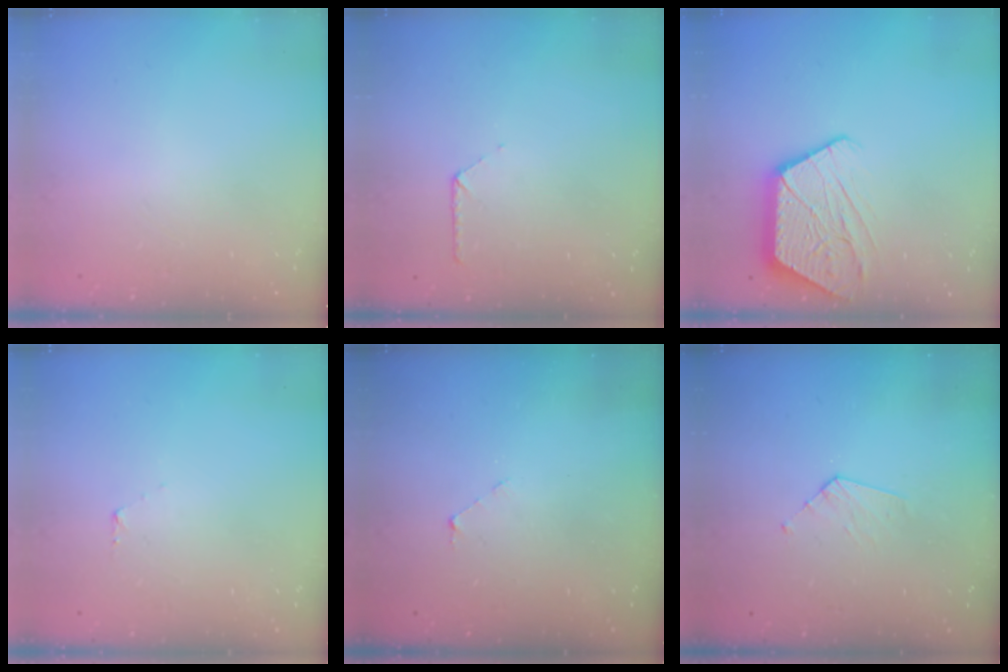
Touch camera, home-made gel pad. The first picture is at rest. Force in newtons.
{"total": 6.9, "press": 6.9, "slide": 0.6}
{"total": 13.8, "press": 13.8, "slide": 1.0}
{"total": 3.3, "press": 3.3, "slide": 0.3}
{"total": 2.8, "press": 2.8, "slide": 0.2}
{"total": 3.8, "press": 3.8, "slide": 0.3}